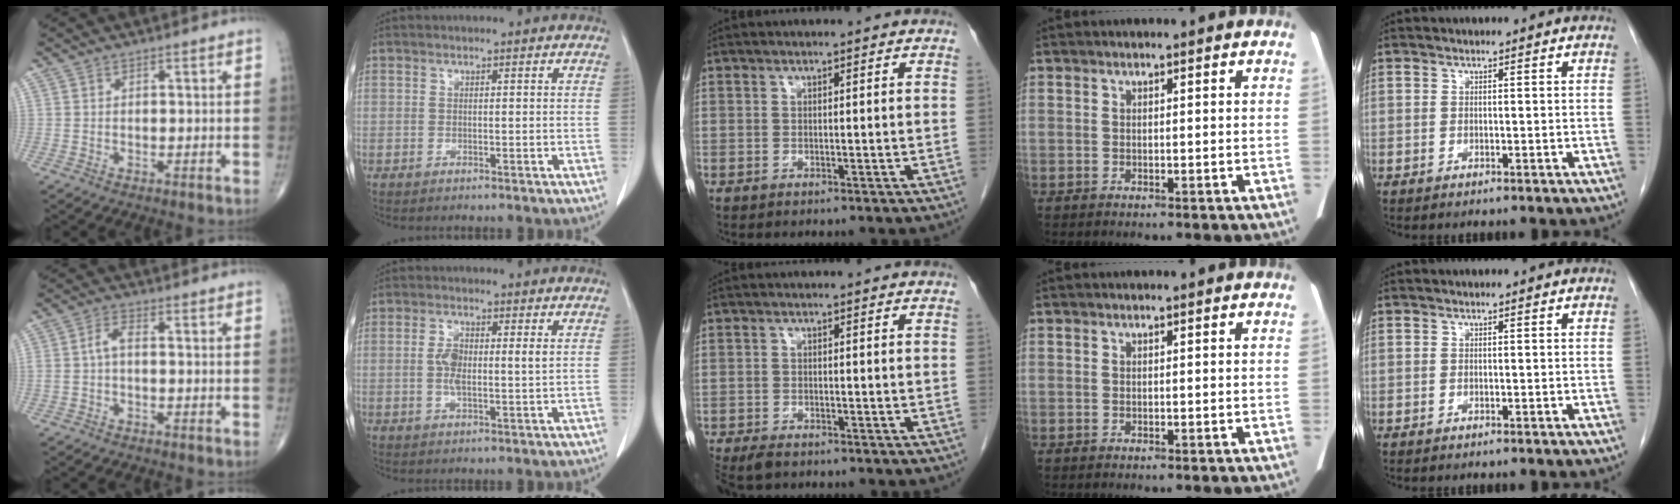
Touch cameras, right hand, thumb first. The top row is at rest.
{"thumb": {"total": 3.1, "force": [-0.3, 1.6, 2.7], "torque": [-0.058, 0.013, -0.010]}, "index": {"total": 5.1, "force": [0.7, 1.5, 4.8], "torque": [-0.093, 0.006, 0.012]}, "middle": {"total": 5.3, "force": [-4.4, 1.8, 2.3], "torque": [-0.038, -0.010, -0.073]}}